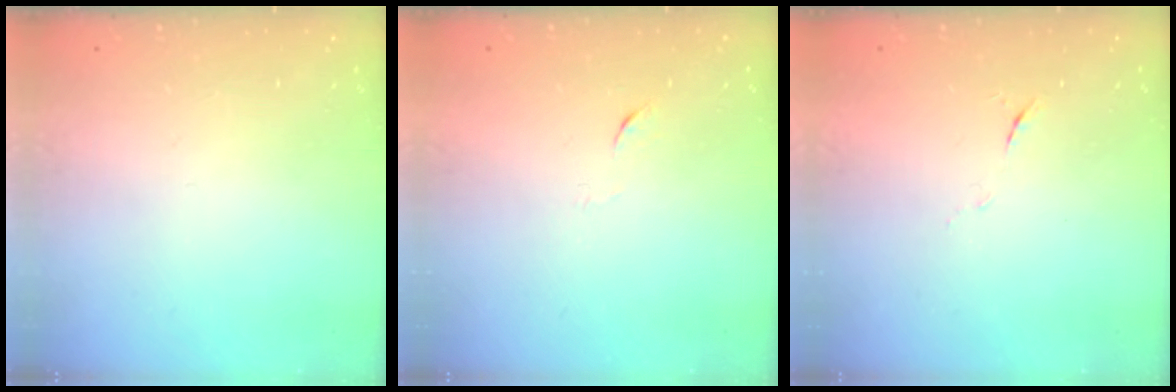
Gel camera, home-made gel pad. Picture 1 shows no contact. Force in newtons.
{"total": 4.0, "press": 4.0, "slide": 0.6}
{"total": 5.2, "press": 5.1, "slide": 1.2}